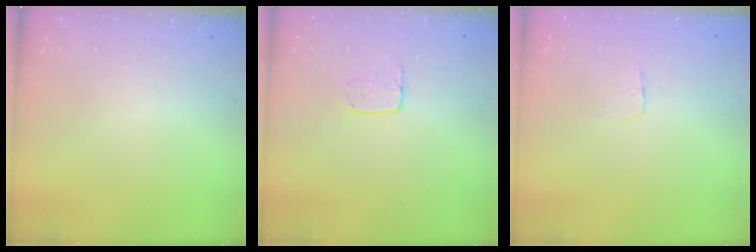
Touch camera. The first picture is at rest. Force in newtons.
{"total": 5.2, "press": 5.2, "slide": 0.4}
{"total": 3.3, "press": 3.3, "slide": 0.2}